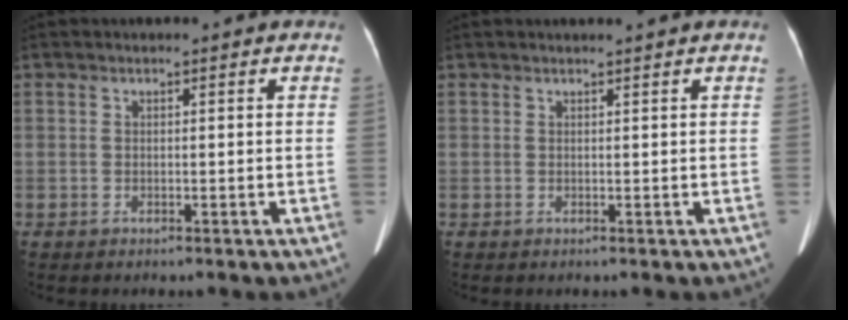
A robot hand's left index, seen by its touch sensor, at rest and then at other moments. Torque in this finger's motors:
{"motor_torque": [-0.21, -0.22, -0.28, -0.01]}